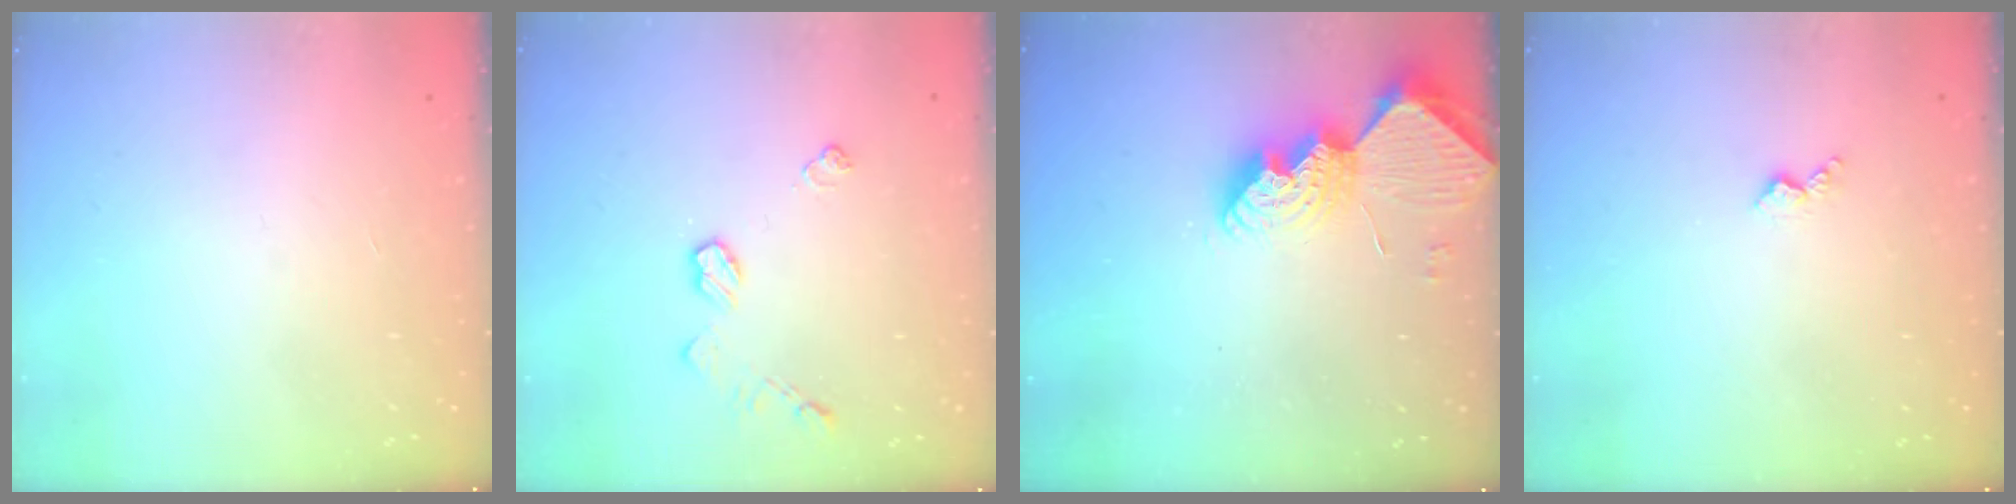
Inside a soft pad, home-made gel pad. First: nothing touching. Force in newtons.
{"total": 6.5, "press": 6.5, "slide": 0.4}
{"total": 12.5, "press": 12.4, "slide": 1.0}
{"total": 2.7, "press": 2.6, "slide": 0.5}